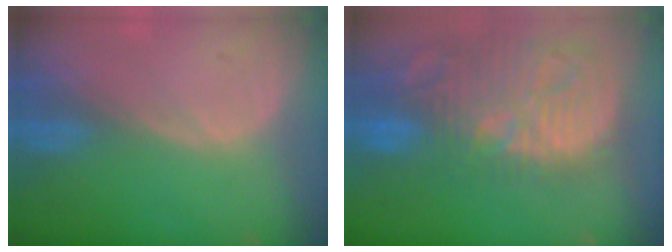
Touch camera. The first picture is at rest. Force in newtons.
{"total": 15.0, "press": 13.0, "slide": 7.4}